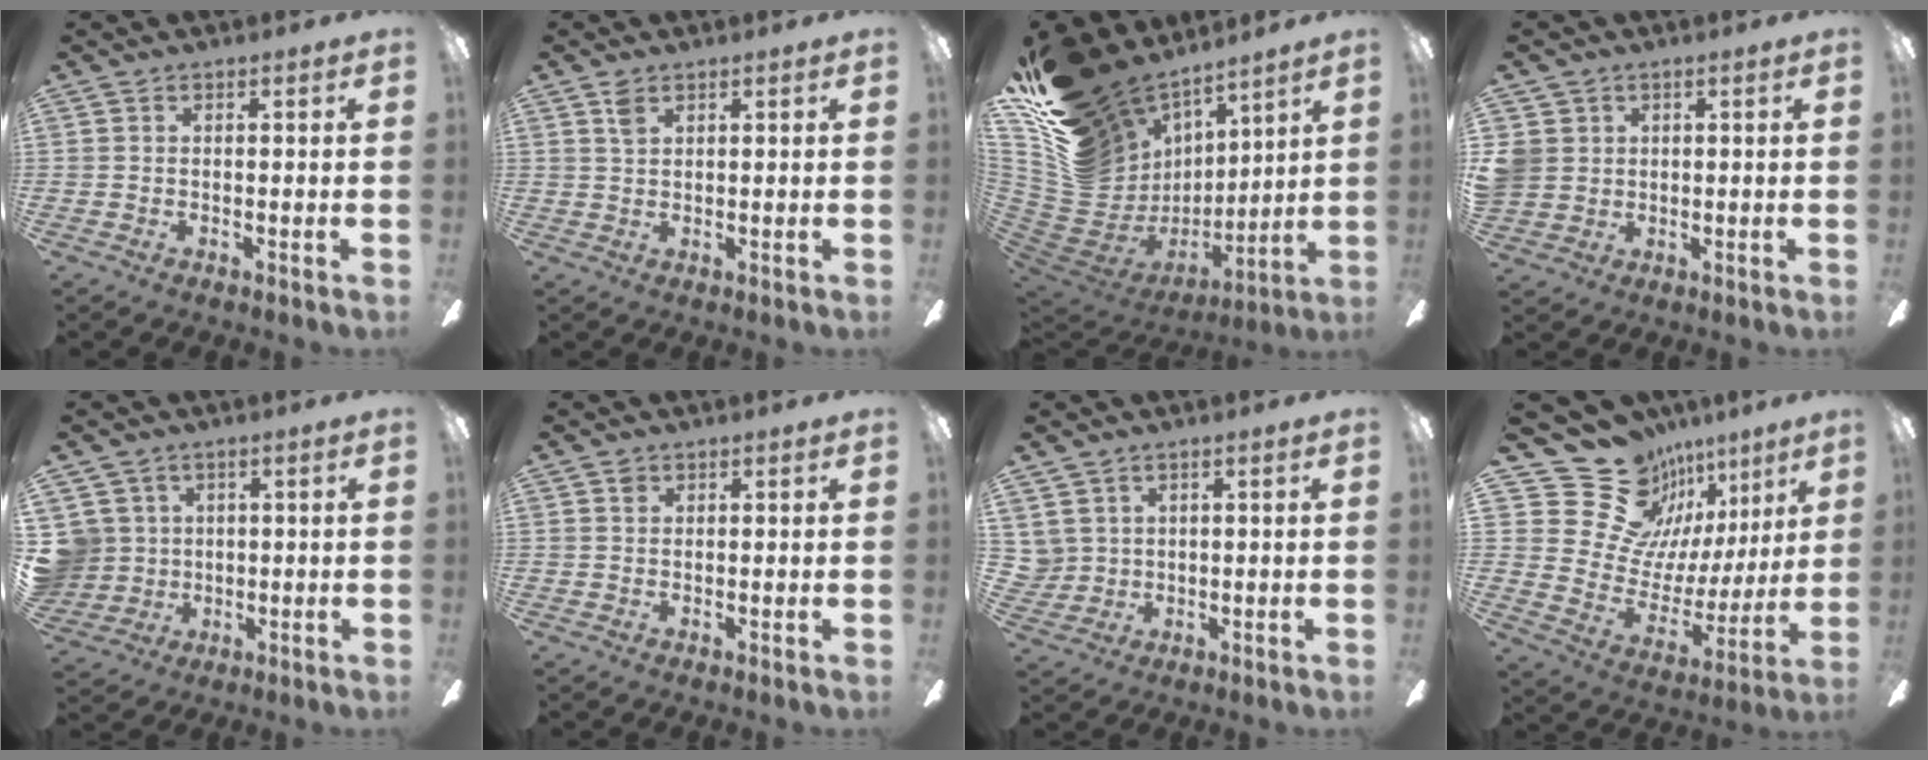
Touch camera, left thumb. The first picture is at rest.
{"total": 2.1, "force": [1.5, 1.0, 1.2], "torque": [-0.028, 0.000, 0.028]}
{"total": 20.2, "force": [14.3, 11.9, 7.8], "torque": [-0.153, -0.116, 0.292]}
{"total": 4.9, "force": [1.3, 4.6, 1.1], "torque": [-0.031, 0.006, 0.025]}
{"total": 7.7, "force": [1.6, 7.4, 0.7], "torque": [-0.048, -0.001, 0.037]}
{"total": 0.9, "force": [0.5, 0.7, 0.3], "torque": [-0.007, 0.003, 0.009]}
{"total": 3.8, "force": [1.8, 3.3, 0.0], "torque": [-0.016, 0.003, 0.037]}
{"total": 20.2, "force": [14.6, 12.6, 6.0], "torque": [-0.105, -0.106, 0.282]}